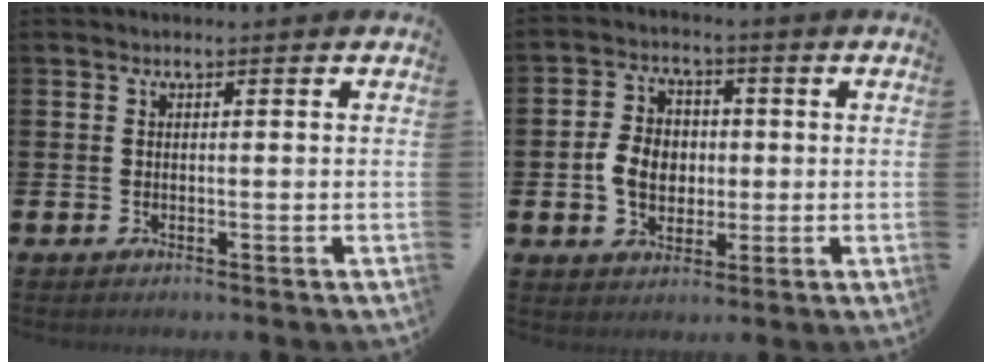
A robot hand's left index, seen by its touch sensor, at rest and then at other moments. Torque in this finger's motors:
{"motor_torque": [0.48, 0.28, 0.41, 0.18]}